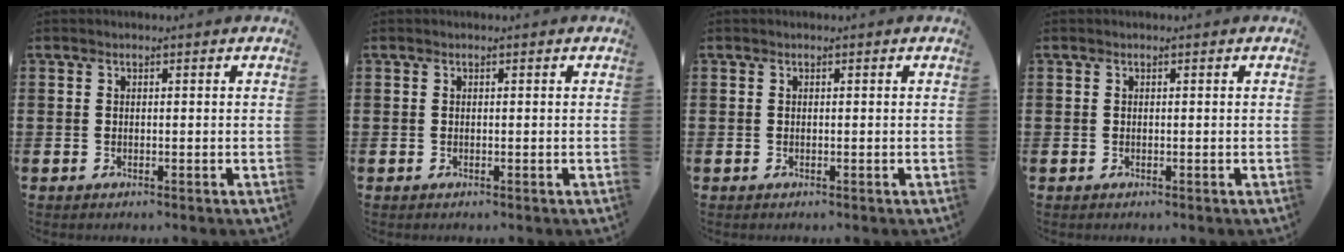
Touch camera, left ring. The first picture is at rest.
{"total": 0.0}
{"total": 0.0}
{"total": 0.0}